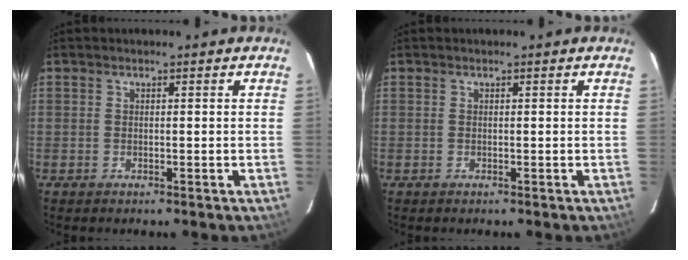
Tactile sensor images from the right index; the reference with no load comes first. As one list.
[{"total": 0.0}]